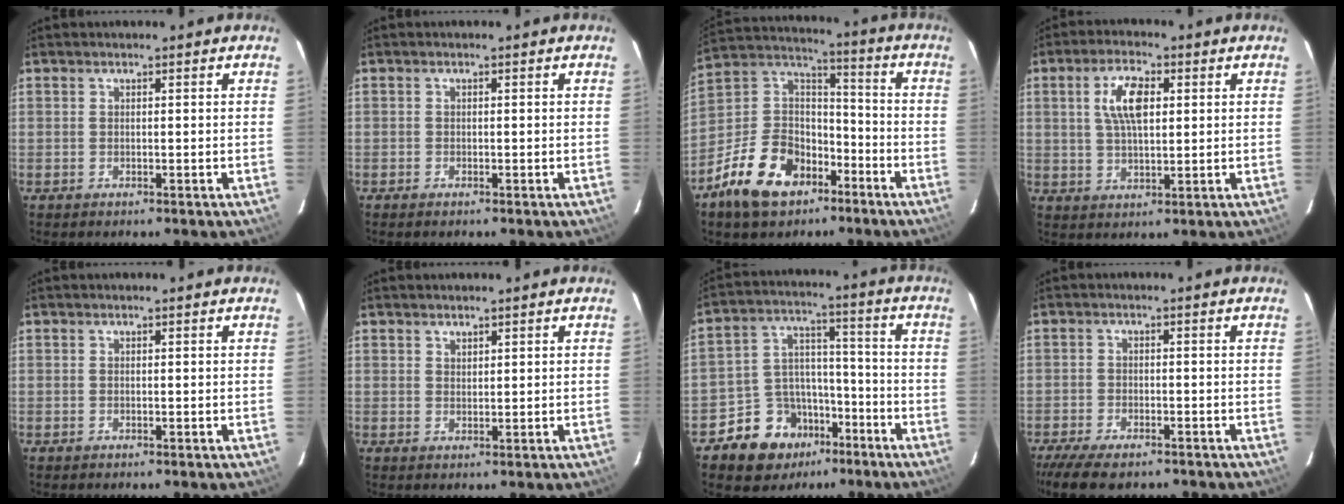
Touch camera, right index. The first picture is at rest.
{"total": 0.6, "force": [-0.5, 0.3, 0.1], "torque": [-0.005, -0.002, -0.011]}
{"total": 17.9, "force": [-10.5, 10.9, 9.5], "torque": [-0.215, 0.031, -0.171]}
{"total": 7.6, "force": [2.0, 3.3, 6.5], "torque": [-0.123, 0.011, 0.039]}
{"total": 0.0}
{"total": 1.3, "force": [1.1, 0.7, 0.2], "torque": [-0.001, 0.001, 0.019]}
{"total": 11.9, "force": [-7.6, 8.6, 3.1], "torque": [-0.075, 0.048, -0.112]}
{"total": 9.6, "force": [-7.7, 3.2, 4.7], "torque": [-0.116, -0.026, -0.132]}